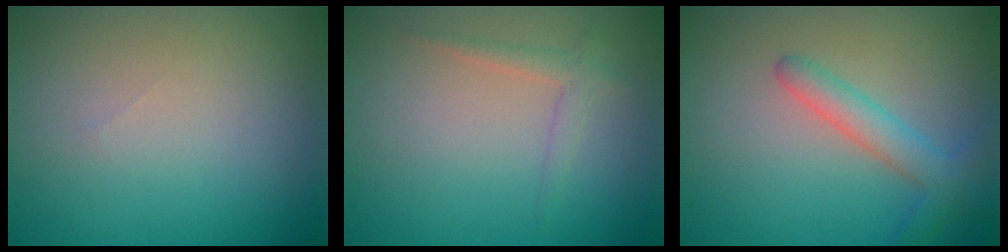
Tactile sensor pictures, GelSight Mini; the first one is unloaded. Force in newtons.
{"total": 1.4, "press": 1.4, "slide": 0.1}
{"total": 2.8, "press": 2.7, "slide": 0.2}